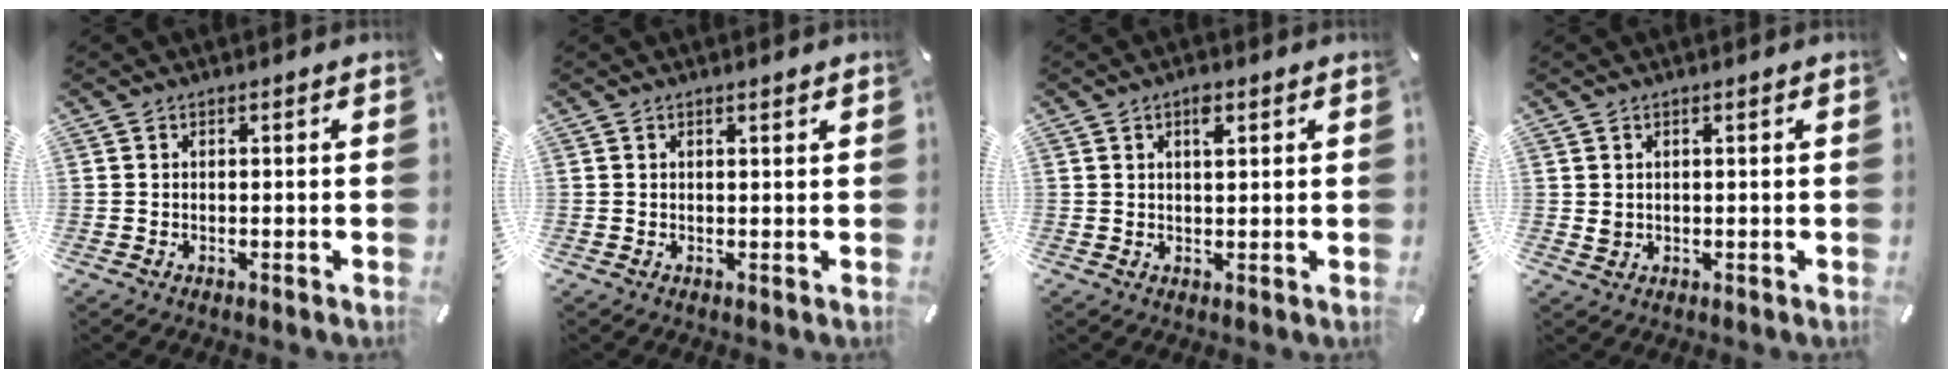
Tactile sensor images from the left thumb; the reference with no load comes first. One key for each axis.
{"total": 0.7, "fx": 0.5, "fy": 0.1, "fz": 0.4, "tx": -0.008, "ty": 0.000, "tz": 0.009}
{"total": 3.1, "fx": 1.5, "fy": 1.4, "fz": 2.4, "tx": -0.036, "ty": -0.002, "tz": 0.021}
{"total": 1.4, "fx": 0.6, "fy": 1.2, "fz": 0.4, "tx": -0.002, "ty": -0.001, "tz": 0.009}